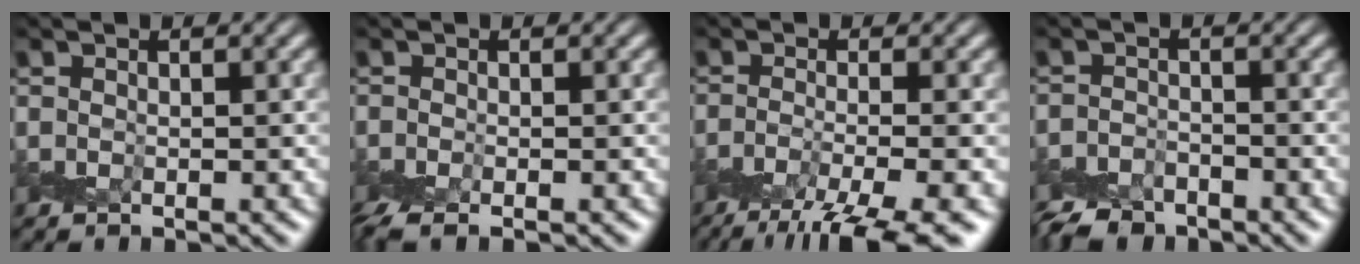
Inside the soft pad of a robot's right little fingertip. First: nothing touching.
{"total": 2.2, "force": [-1.6, 0.6, 1.3], "torque": [-0.033, -0.006, -0.039]}
{"total": 7.7, "force": [-5.2, 1.4, 5.5], "torque": [-0.085, -0.016, -0.098]}
{"total": 3.2, "force": [-3.0, 1.0, 0.3], "torque": [-0.001, -0.004, -0.063]}